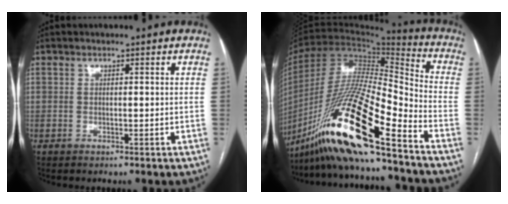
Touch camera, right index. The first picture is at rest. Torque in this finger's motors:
{"motor_torque": [1.23, -0.91, 0.88, 0.21]}